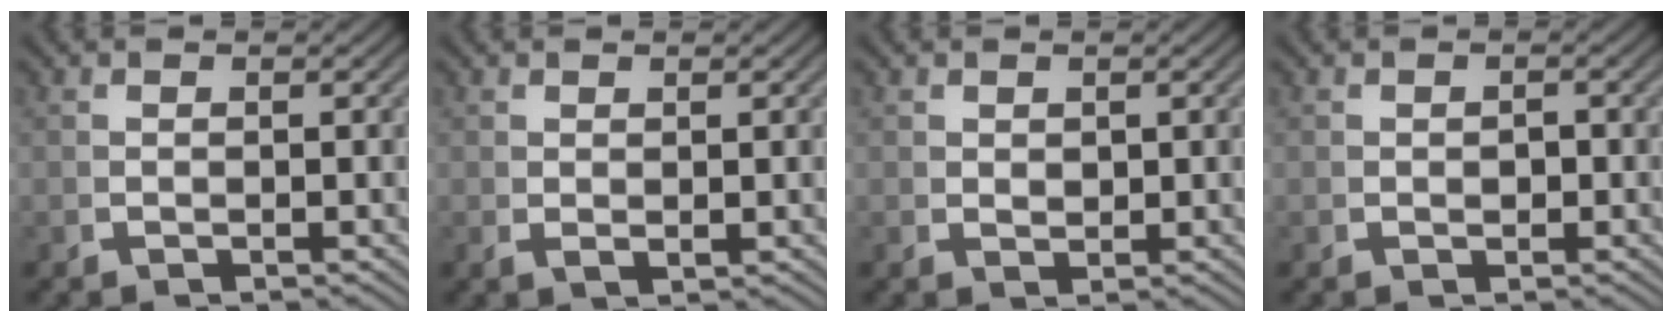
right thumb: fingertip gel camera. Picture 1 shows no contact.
{"total": 0.9, "force": [0.6, 0.3, 0.6], "torque": [-0.014, -0.002, 0.020]}
{"total": 1.3, "force": [0.8, 0.8, 0.6], "torque": [-0.011, -0.008, 0.026]}
{"total": 1.1, "force": [0.0, 0.8, 0.6], "torque": [-0.013, -0.003, 0.002]}